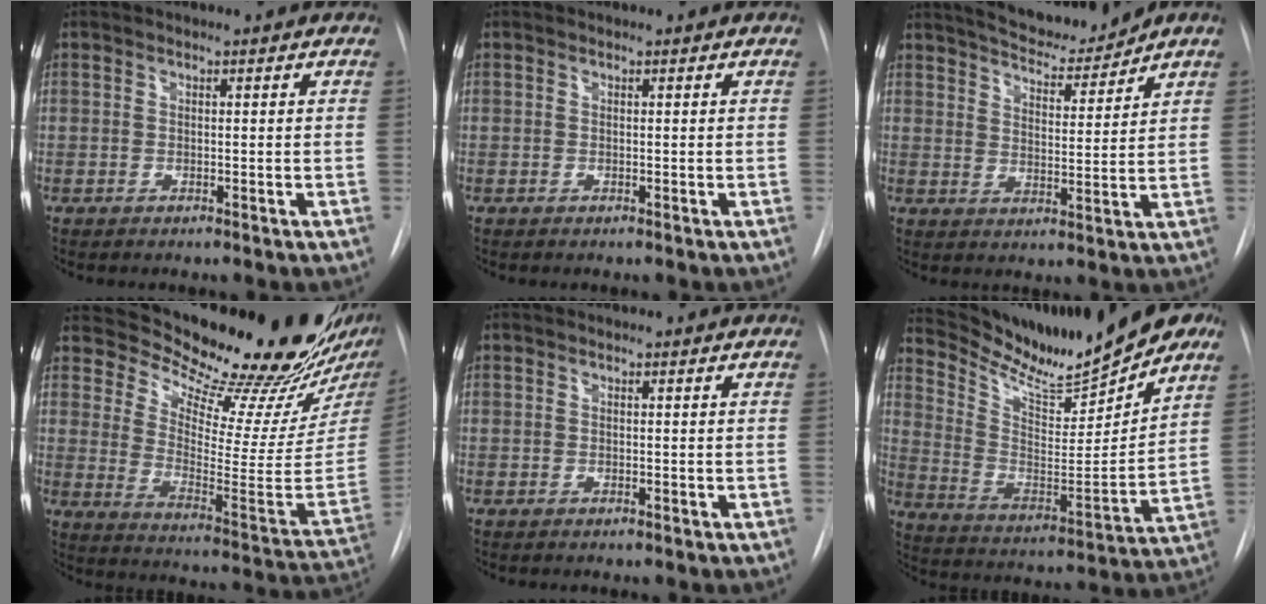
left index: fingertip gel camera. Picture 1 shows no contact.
{"total": 0.0}
{"total": 8.7, "force": [8.2, 0.4, 2.8], "torque": [-0.047, -0.009, 0.135]}
{"total": 24.3, "force": [20.8, 3.0, 12.3], "torque": [-0.189, -0.092, 0.279]}
{"total": 0.0}
{"total": 20.9, "force": [18.6, 3.3, 8.9], "torque": [-0.152, -0.034, 0.291]}